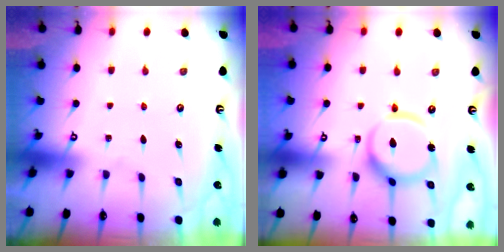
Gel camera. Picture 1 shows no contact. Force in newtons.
{"total": 12.9, "press": 12.9, "slide": 1.4}